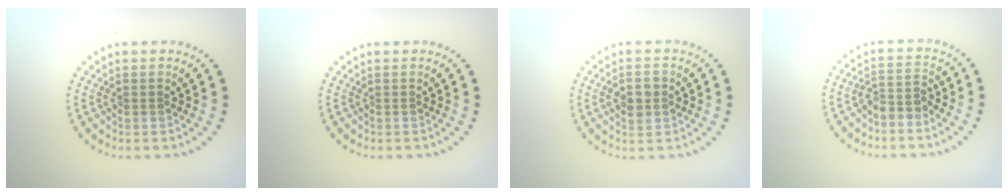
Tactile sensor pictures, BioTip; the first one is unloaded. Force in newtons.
{"total": 0.0}
{"total": 2.7, "press": 2.7, "slide": 0.2}
{"total": 2.4, "press": 1.9, "slide": 1.5}